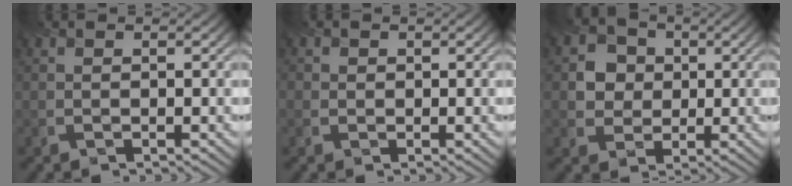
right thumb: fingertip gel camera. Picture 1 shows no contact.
{"total": 1.1, "force": [0.2, 1.0, 0.1], "torque": [-0.001, -0.003, 0.000]}
{"total": 4.6, "force": [0.6, 4.2, 1.8], "torque": [-0.045, 0.004, 0.000]}